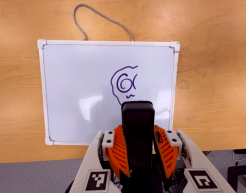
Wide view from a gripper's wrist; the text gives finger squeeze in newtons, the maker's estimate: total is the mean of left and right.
{"total": 9.0, "left": 6.7, "right": 11.2}